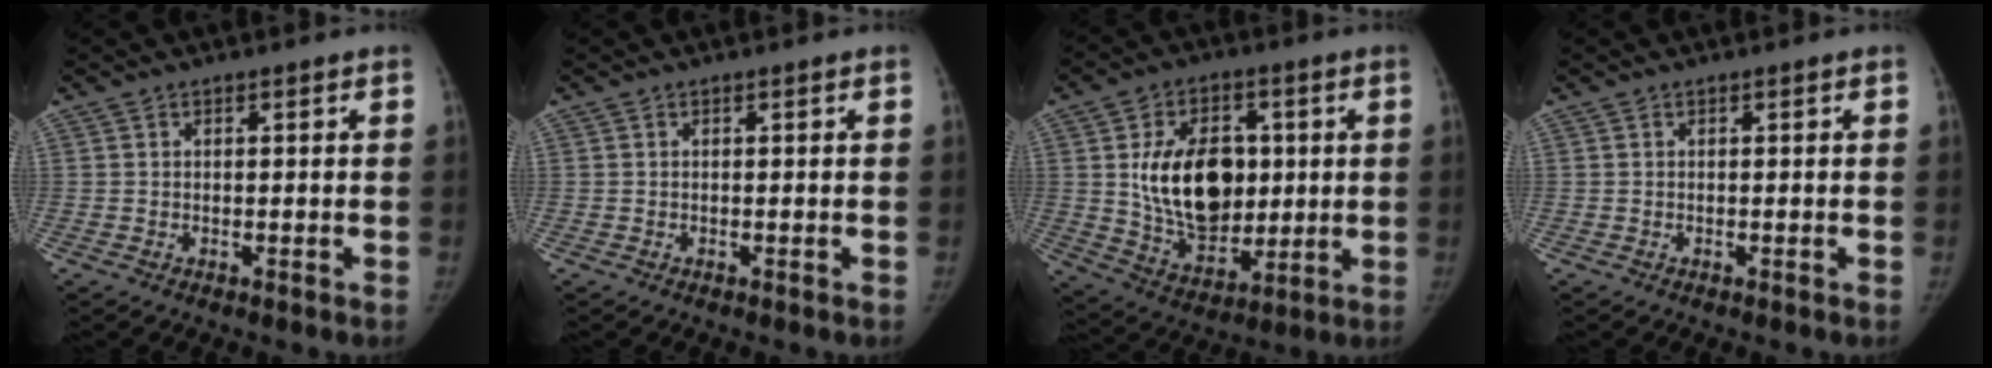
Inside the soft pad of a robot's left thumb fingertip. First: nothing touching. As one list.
[{"total": 0.0}, {"total": 17.5, "force": [2.2, 11.8, 12.8], "torque": [-0.159, -0.014, 0.051]}, {"total": 0.0}]